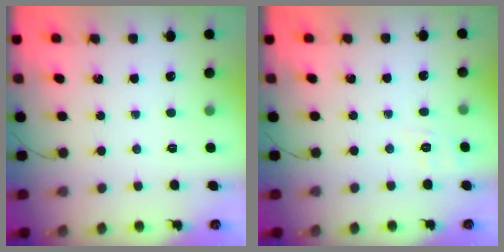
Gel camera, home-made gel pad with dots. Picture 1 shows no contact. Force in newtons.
{"total": 2.5, "press": 1.0, "slide": 2.3}